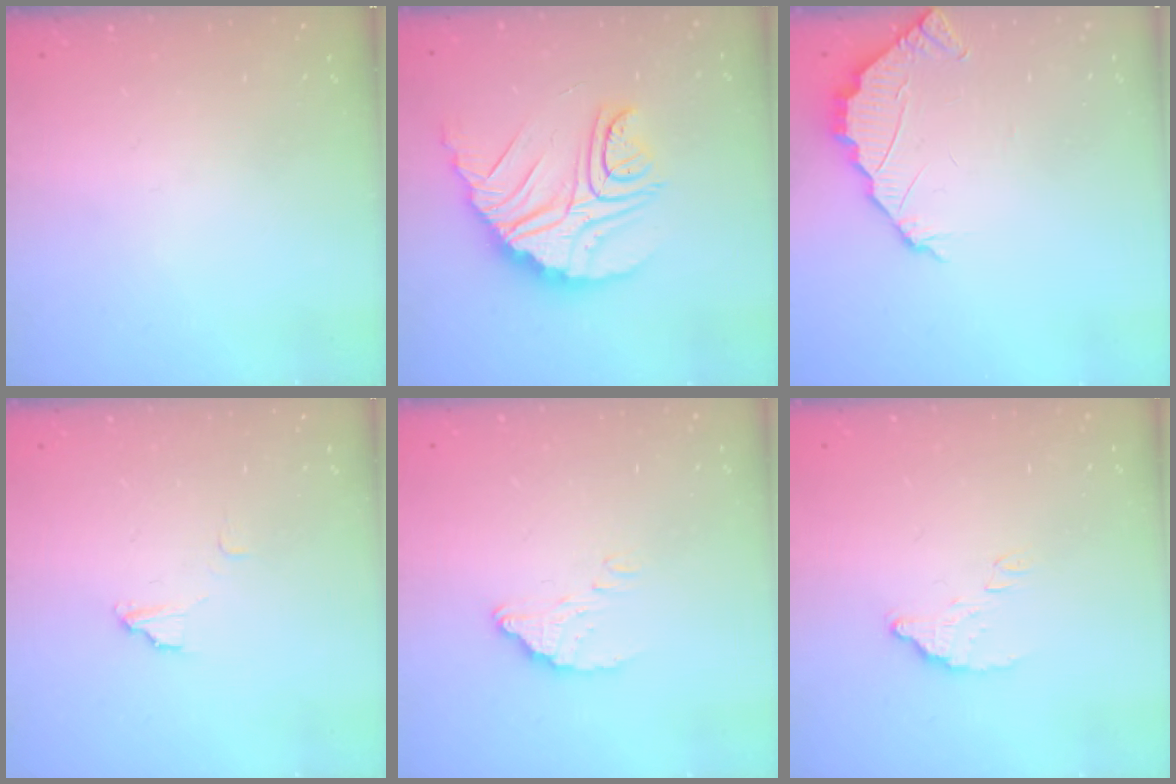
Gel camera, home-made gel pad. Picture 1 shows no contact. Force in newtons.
{"total": 16.4, "press": 16.3, "slide": 1.7}
{"total": 2.4, "press": 2.4, "slide": 0.2}
{"total": 3.5, "press": 3.5, "slide": 0.3}
{"total": 4.7, "press": 4.7, "slide": 0.3}
{"total": 4.3, "press": 4.3, "slide": 0.1}